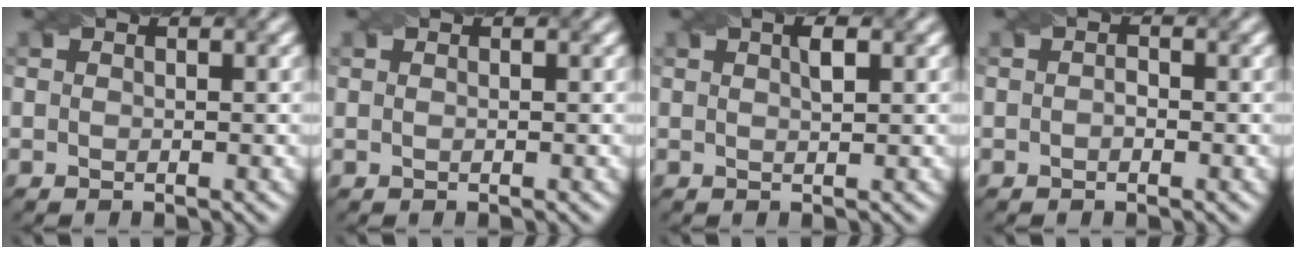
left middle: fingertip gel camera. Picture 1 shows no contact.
{"total": 0.6, "force": [0.4, 0.3, 0.4], "torque": [-0.007, -0.006, 0.001]}
{"total": 1.3, "force": [0.6, 0.2, 1.1], "torque": [-0.020, 0.003, 0.010]}
{"total": 0.9, "force": [-0.1, 0.6, 0.7], "torque": [-0.012, -0.004, -0.005]}